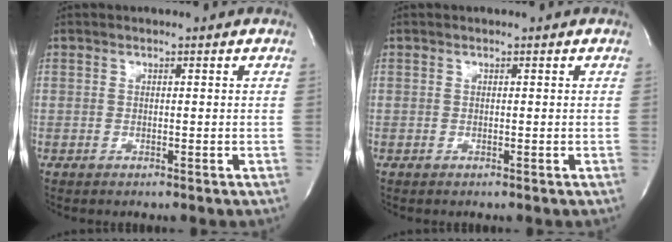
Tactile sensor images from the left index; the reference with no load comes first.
{"total": 0.0}